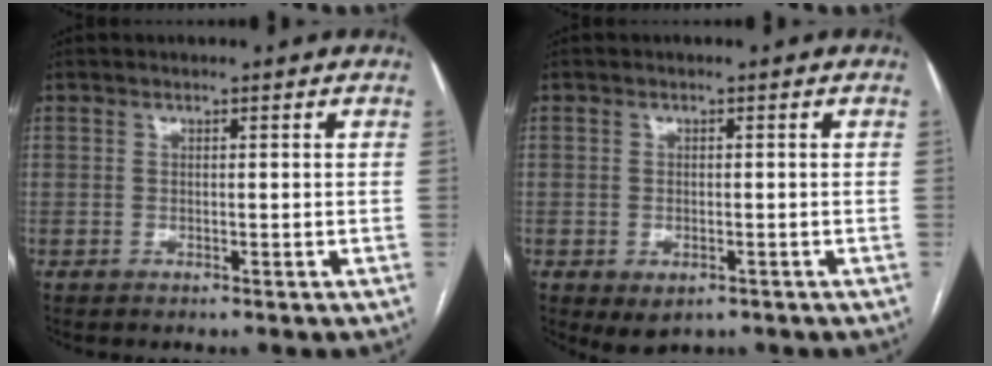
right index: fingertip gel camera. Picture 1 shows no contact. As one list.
[{"total": 2.9, "force": [-1.4, 1.9, 1.8], "torque": [-0.027, -0.003, -0.006]}]